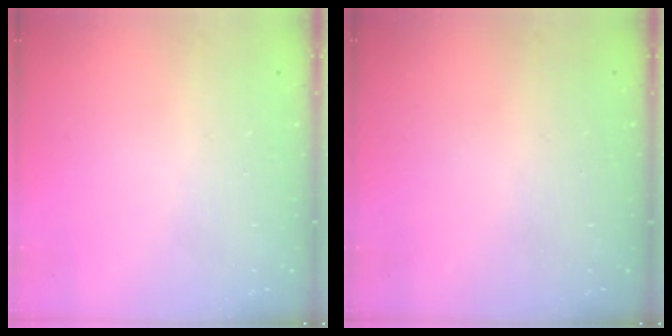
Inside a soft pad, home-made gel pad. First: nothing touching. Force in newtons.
{"total": 0.0}